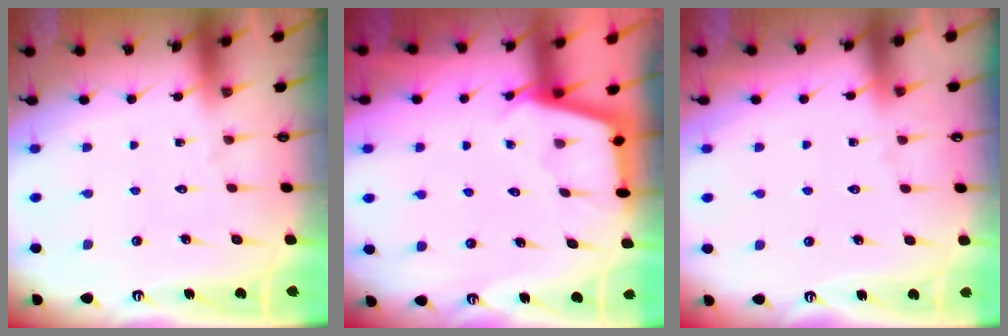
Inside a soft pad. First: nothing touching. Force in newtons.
{"total": 2.5, "press": 2.5, "slide": 0.1}
{"total": 3.3, "press": 3.2, "slide": 0.5}